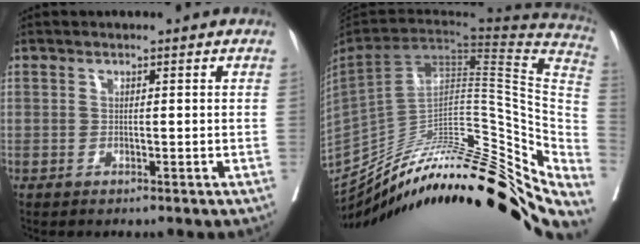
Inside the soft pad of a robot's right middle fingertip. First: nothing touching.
{"total": 37.6, "force": [-26.8, 7.0, 25.5], "torque": [-0.323, -0.013, -0.386]}